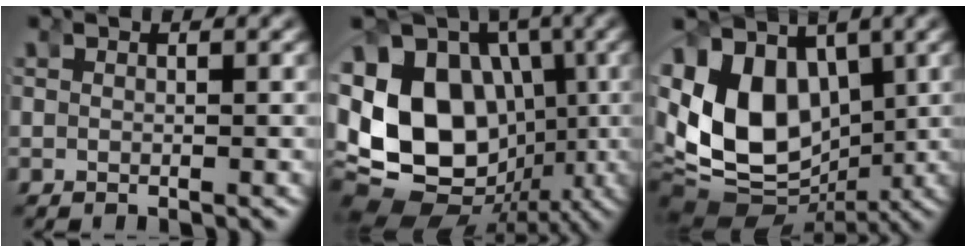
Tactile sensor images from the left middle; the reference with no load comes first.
{"total": 22.2, "force": [-2.4, 17.9, 12.9], "torque": [-0.263, -0.078, -0.023]}
{"total": 15.9, "force": [-0.7, 12.7, 9.5], "torque": [-0.205, -0.064, 0.009]}